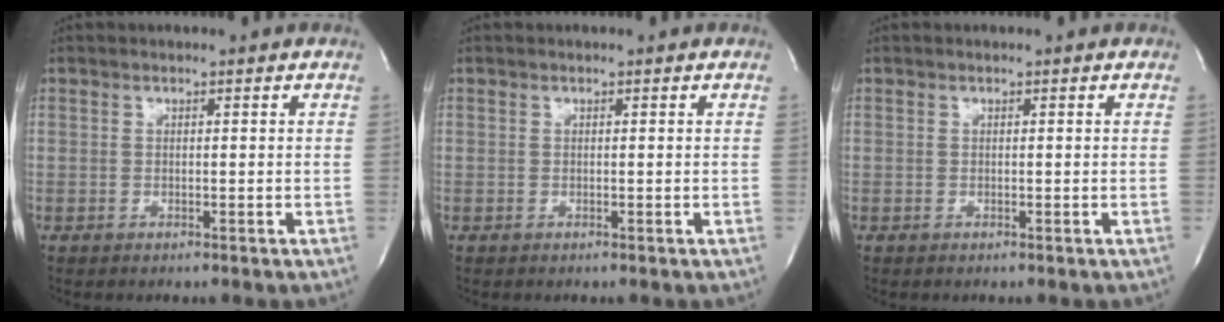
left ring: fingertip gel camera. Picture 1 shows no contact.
{"total": 0.0}
{"total": 0.0}